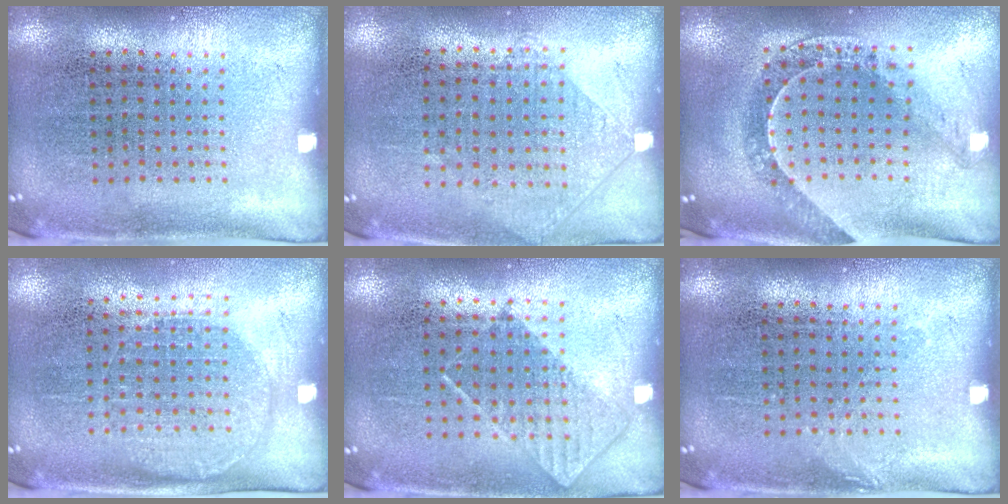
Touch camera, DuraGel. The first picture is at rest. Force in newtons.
{"total": 0.9, "press": 0.9, "slide": 0.3}
{"total": 1.2, "press": 1.2, "slide": 0.2}
{"total": 1.4, "press": 1.2, "slide": 0.6}
{"total": 0.8, "press": 0.8, "slide": 0.4}
{"total": 0.6, "press": 0.6, "slide": 0.1}